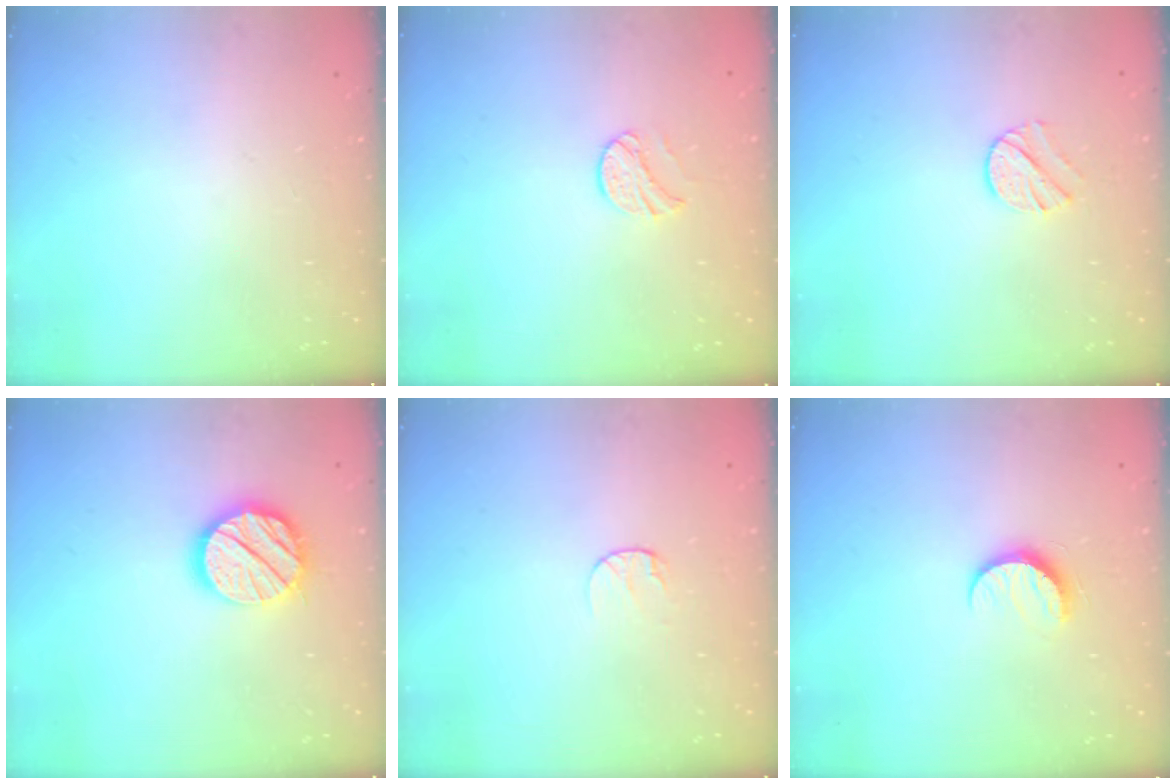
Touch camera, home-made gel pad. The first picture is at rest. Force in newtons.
{"total": 8.0, "press": 7.9, "slide": 0.6}
{"total": 8.2, "press": 8.1, "slide": 0.7}
{"total": 14.3, "press": 14.2, "slide": 2.0}
{"total": 5.7, "press": 5.6, "slide": 0.6}
{"total": 6.8, "press": 6.8, "slide": 0.5}